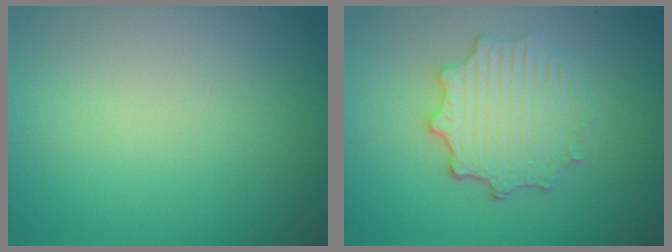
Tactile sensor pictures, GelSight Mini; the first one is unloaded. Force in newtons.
{"total": 4.4, "press": 3.6, "slide": 2.4}